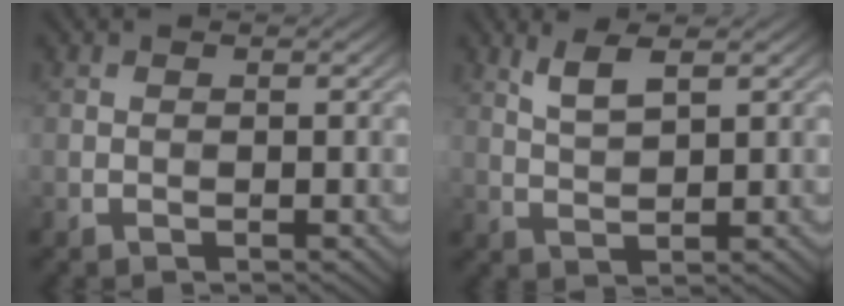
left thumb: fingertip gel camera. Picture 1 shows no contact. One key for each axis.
{"total": 3.6, "fx": 2.2, "fy": 1.0, "fz": 2.7, "tx": -0.067, "ty": 0.000, "tz": 0.048}